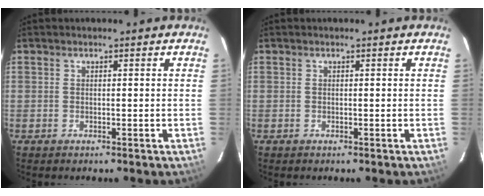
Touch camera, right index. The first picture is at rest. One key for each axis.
{"total": 0.0}